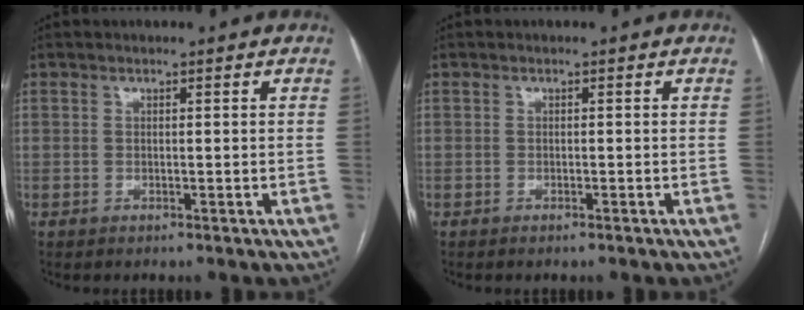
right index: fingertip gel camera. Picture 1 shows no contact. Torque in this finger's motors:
{"motor_torque": [-0.02, -0.01, 0.01, 0.01]}